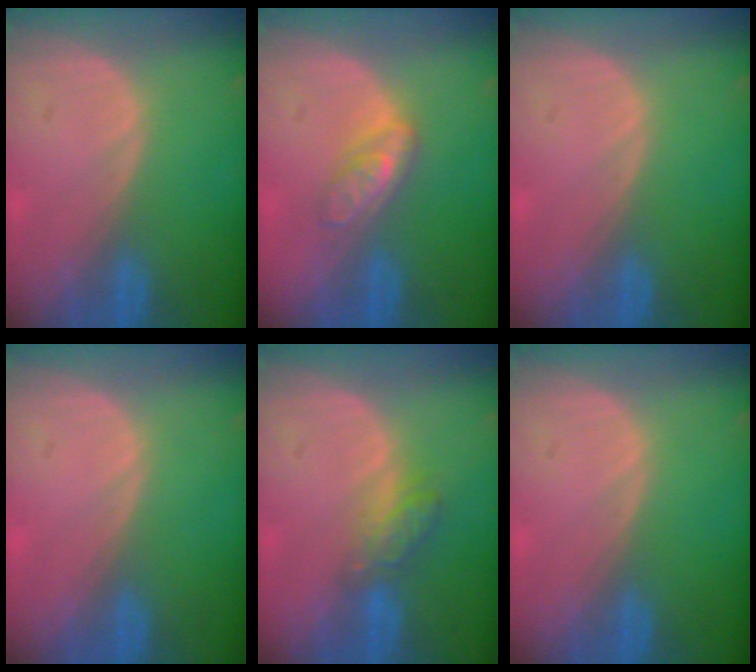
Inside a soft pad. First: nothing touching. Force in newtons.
{"total": 4.7, "press": 4.2, "slide": 2.2}
{"total": 0.0}
{"total": 0.0}
{"total": 4.5, "press": 4.1, "slide": 1.9}
{"total": 0.0}